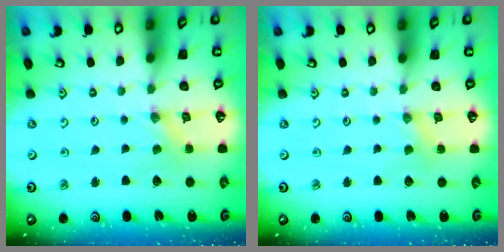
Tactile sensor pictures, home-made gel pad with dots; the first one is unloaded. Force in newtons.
{"total": 1.7, "press": 1.7, "slide": 0.3}